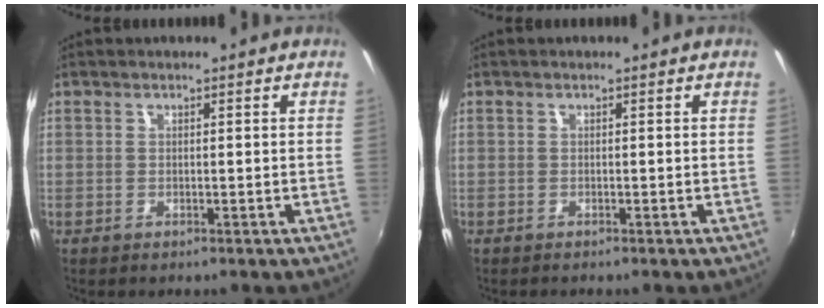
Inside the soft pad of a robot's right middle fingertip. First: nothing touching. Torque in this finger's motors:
{"motor_torque": [-0.66, -0.19, 0.09, 0.00]}